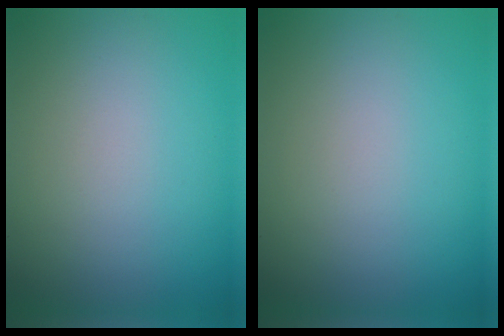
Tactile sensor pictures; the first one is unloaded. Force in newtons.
{"total": 0.0}